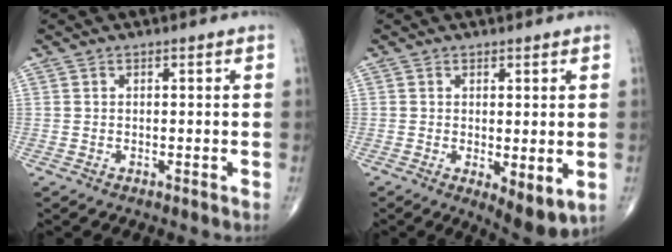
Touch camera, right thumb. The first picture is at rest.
{"total": 6.5, "force": [-1.1, 2.3, 6.0], "torque": [-0.079, -0.021, -0.009]}